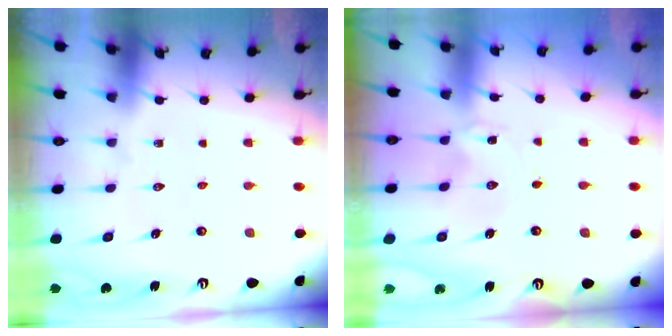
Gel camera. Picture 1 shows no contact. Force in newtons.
{"total": 0.0}